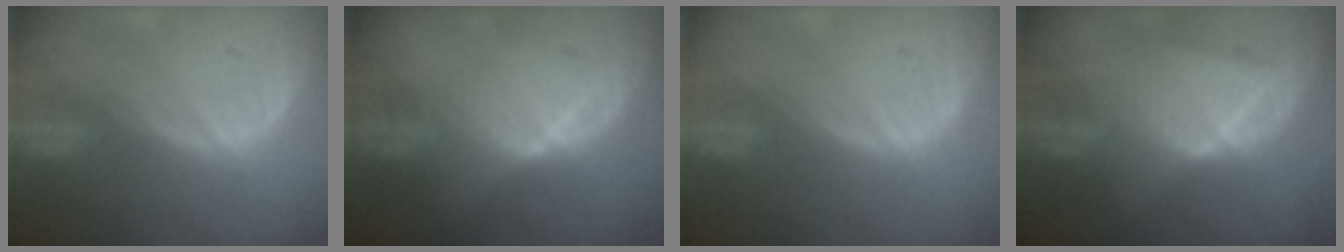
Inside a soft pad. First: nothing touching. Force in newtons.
{"total": 6.3, "press": 5.9, "slide": 2.3}
{"total": 0.0}
{"total": 8.9, "press": 7.9, "slide": 4.2}